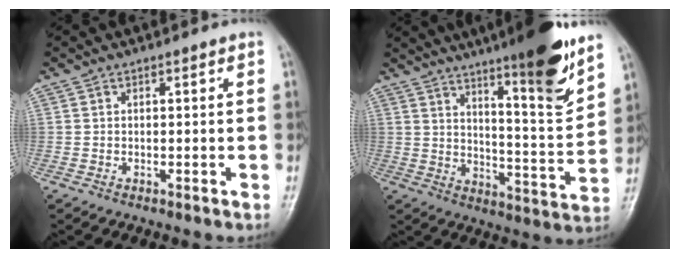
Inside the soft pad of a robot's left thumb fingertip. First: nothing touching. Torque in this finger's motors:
{"motor_torque": [2.60, 1.35, 1.53, -1.24, 0.37]}